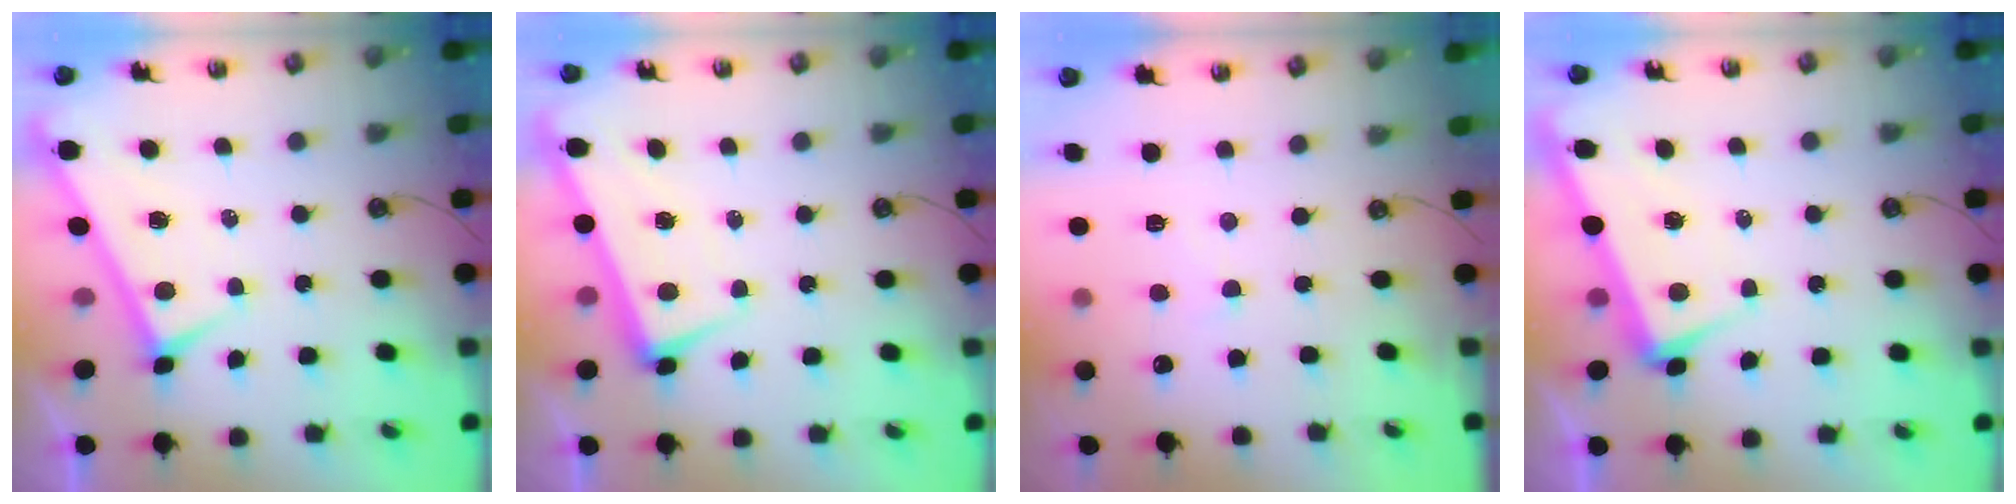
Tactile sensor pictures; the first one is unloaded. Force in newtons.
{"total": 1.5, "press": 0.5, "slide": 1.4}
{"total": 4.1, "press": 4.1, "slide": 0.6}
{"total": 2.9, "press": 2.8, "slide": 0.8}